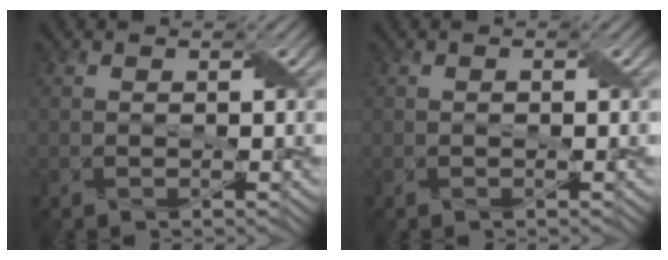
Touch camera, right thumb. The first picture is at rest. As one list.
[{"total": 0.5, "force": [-0.2, 0.4, 0.3], "torque": [-0.003, 0.001, -0.002]}]